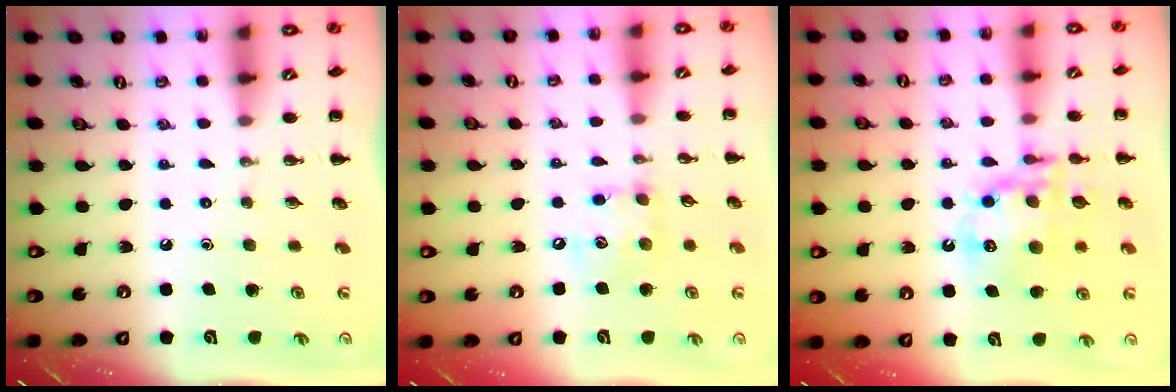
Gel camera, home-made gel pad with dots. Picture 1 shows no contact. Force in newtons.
{"total": 8.4, "press": 8.3, "slide": 0.9}
{"total": 14.3, "press": 13.9, "slide": 3.1}